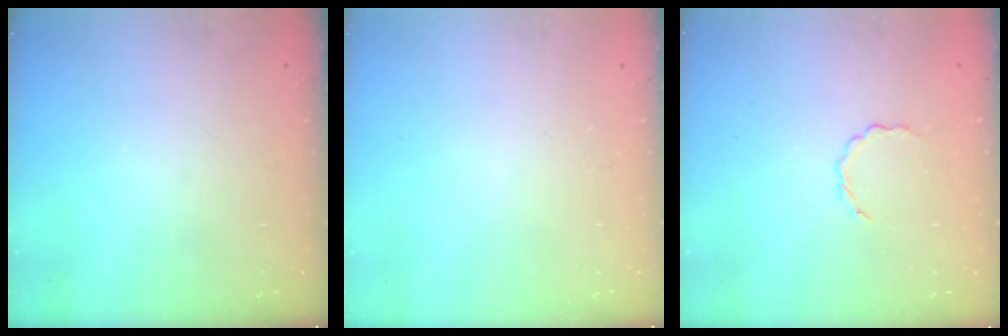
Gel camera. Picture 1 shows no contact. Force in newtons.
{"total": 0.0}
{"total": 2.7, "press": 2.5, "slide": 1.0}